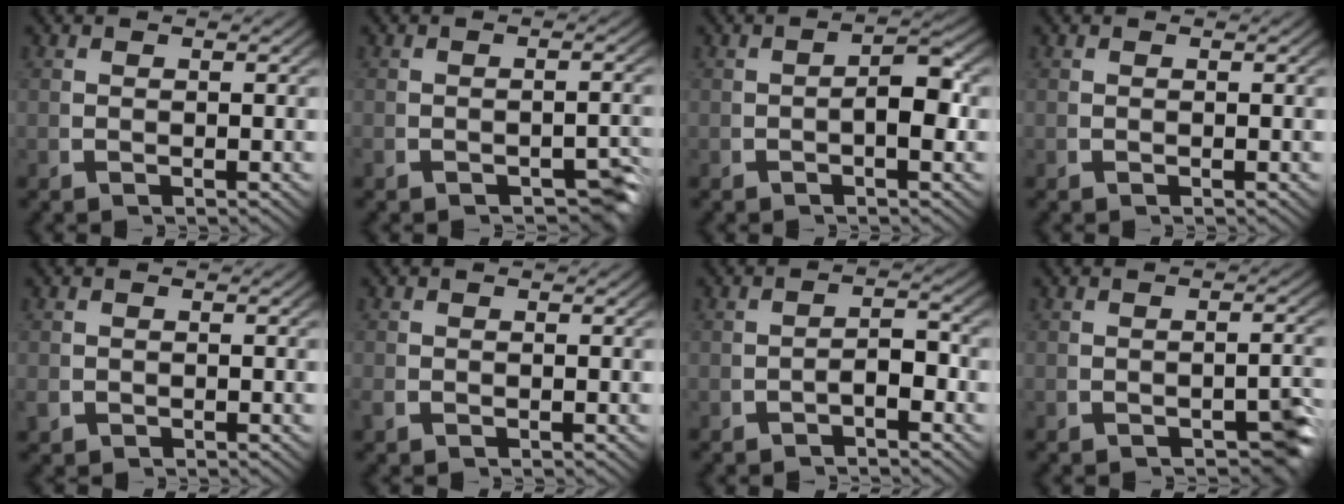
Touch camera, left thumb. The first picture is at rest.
{"total": 2.5, "force": [-1.9, 1.0, 1.2], "torque": [-0.006, -0.004, -0.027]}
{"total": 3.4, "force": [-0.3, 1.2, 3.2], "torque": [-0.047, 0.004, -0.007]}
{"total": 0.0}
{"total": 1.0, "force": [-0.3, 0.9, 0.2], "torque": [-0.012, -0.010, -0.001]}
{"total": 0.6, "force": [-0.3, 0.5, 0.2], "torque": [-0.010, -0.007, -0.003]}
{"total": 2.3, "force": [-1.3, 1.0, 1.6], "torque": [-0.030, -0.009, -0.017]}
{"total": 2.5, "force": [-1.7, 0.8, 1.6], "torque": [-0.013, 0.000, -0.024]}